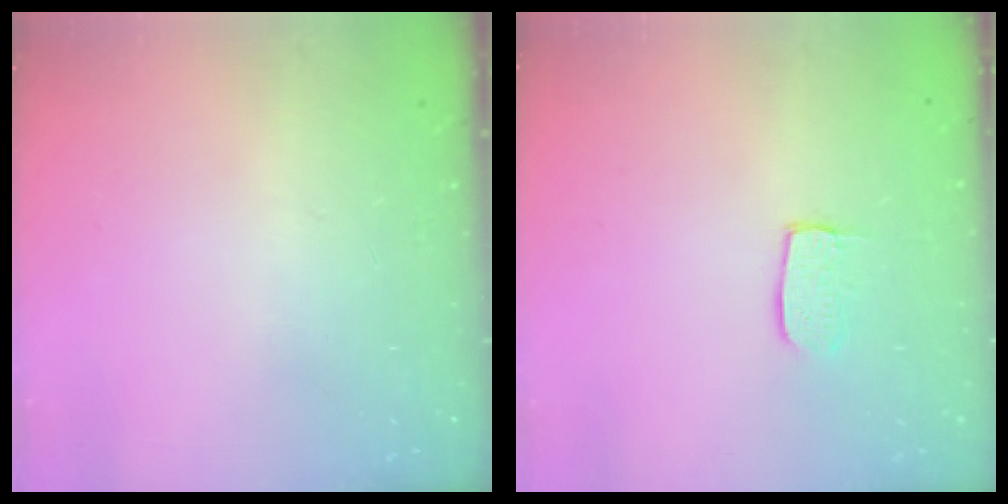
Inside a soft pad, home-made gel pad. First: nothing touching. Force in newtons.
{"total": 6.2, "press": 6.2, "slide": 0.4}